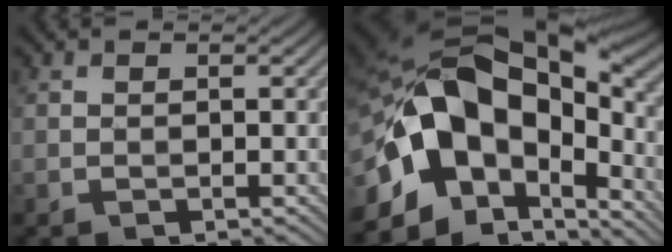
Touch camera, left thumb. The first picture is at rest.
{"total": 18.2, "force": [-3.1, 11.5, 13.7], "torque": [-0.264, -0.003, -0.047]}